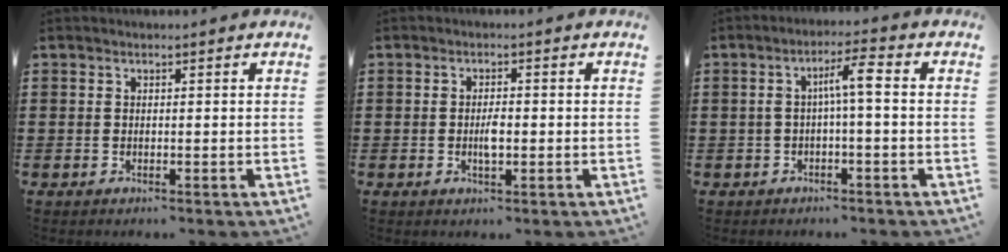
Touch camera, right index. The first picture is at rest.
{"total": 2.8, "force": [-0.5, 0.8, 2.6], "torque": [-0.056, -0.003, -0.012]}
{"total": 4.9, "force": [-0.1, 0.7, 4.9], "torque": [-0.093, 0.012, -0.009]}